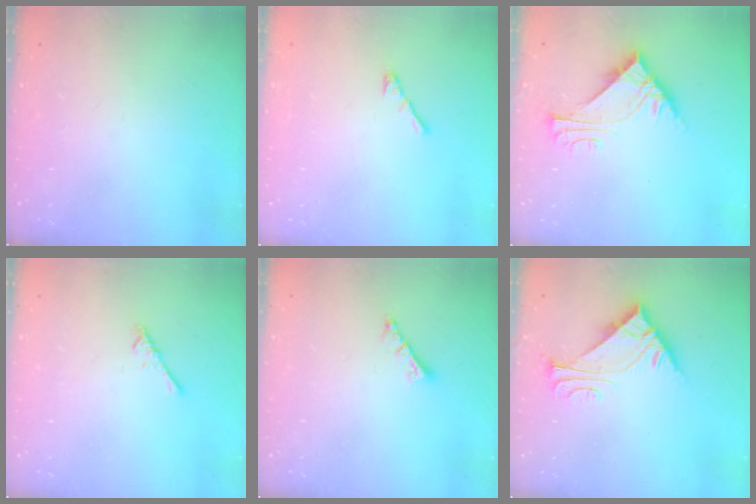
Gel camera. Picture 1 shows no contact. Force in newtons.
{"total": 3.0, "press": 2.9, "slide": 0.8}
{"total": 7.0, "press": 7.0, "slide": 0.4}
{"total": 2.2, "press": 2.1, "slide": 0.5}
{"total": 1.2, "press": 1.2, "slide": 0.3}
{"total": 6.4, "press": 6.4, "slide": 0.1}